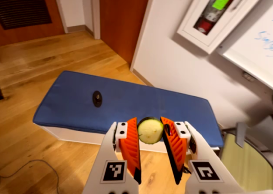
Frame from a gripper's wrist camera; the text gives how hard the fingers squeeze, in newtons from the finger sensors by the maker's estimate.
{"total": 8.3, "left": 8.7, "right": 7.9}